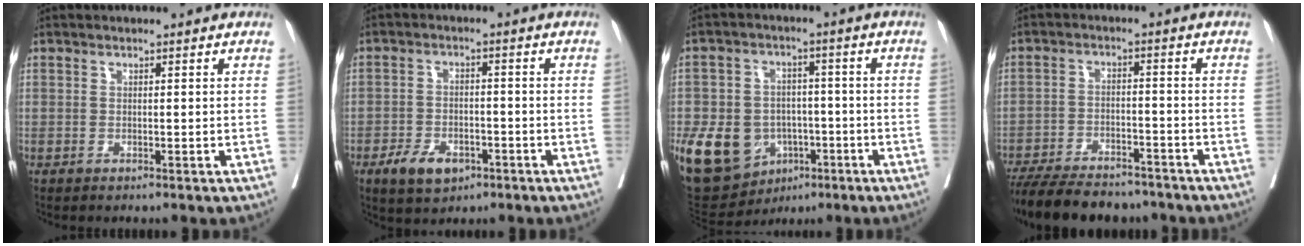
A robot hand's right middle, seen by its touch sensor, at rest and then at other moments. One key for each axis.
{"total": 5.9, "fx": -3.3, "fy": 3.5, "fz": 3.4, "tx": -0.061, "ty": 0.002, "tz": -0.050}
{"total": 13.5, "fx": -4.8, "fy": 10.6, "fz": 6.8, "tx": -0.143, "ty": 0.014, "tz": -0.065}
{"total": 15.5, "fx": -13.4, "fy": 4.4, "fz": 6.4, "tx": -0.125, "ty": -0.013, "tz": -0.200}